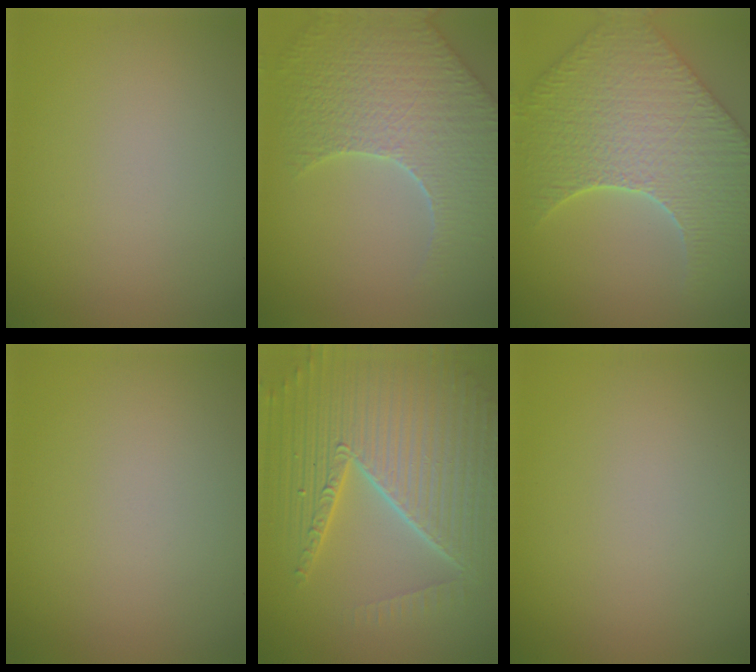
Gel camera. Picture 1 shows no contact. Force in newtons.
{"total": 8.3, "press": 6.1, "slide": 5.6}
{"total": 8.1, "press": 6.9, "slide": 4.2}
{"total": 0.0}
{"total": 10.1, "press": 6.4, "slide": 7.8}
{"total": 0.0}